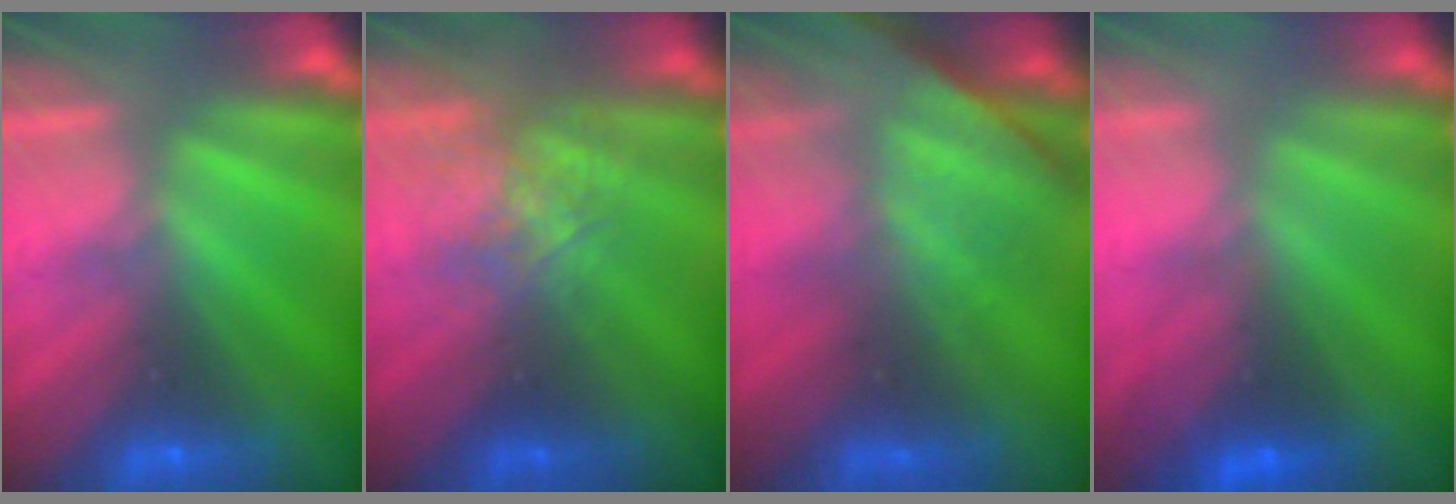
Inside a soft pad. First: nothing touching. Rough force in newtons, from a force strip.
{"total": 2.7}
{"total": 8.7}
{"total": 2.9}